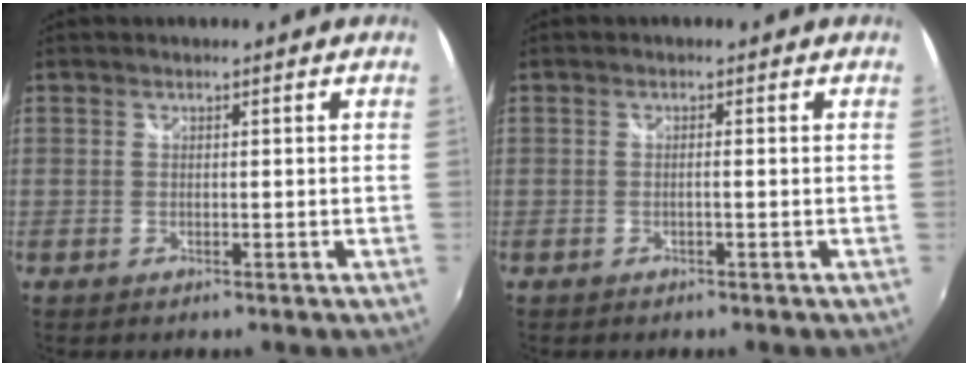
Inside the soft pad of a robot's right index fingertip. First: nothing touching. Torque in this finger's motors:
{"motor_torque": [-1.05, 1.09, -0.04, 0.00]}